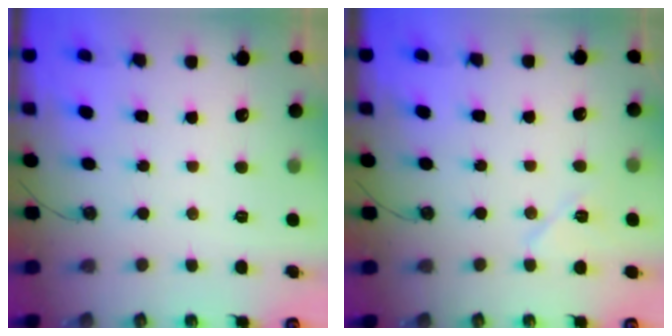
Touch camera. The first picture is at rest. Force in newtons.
{"total": 11.3, "press": 4.6, "slide": 10.3}